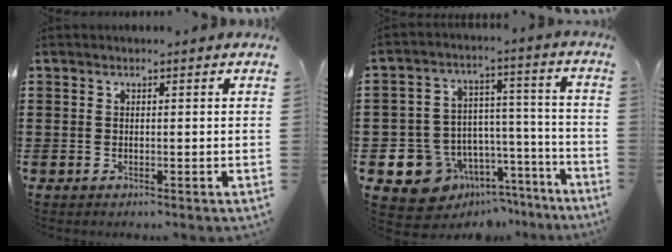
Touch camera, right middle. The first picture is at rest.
{"total": 9.5, "force": [-7.4, 6.0, 1.0], "torque": [-0.034, 0.035, -0.132]}